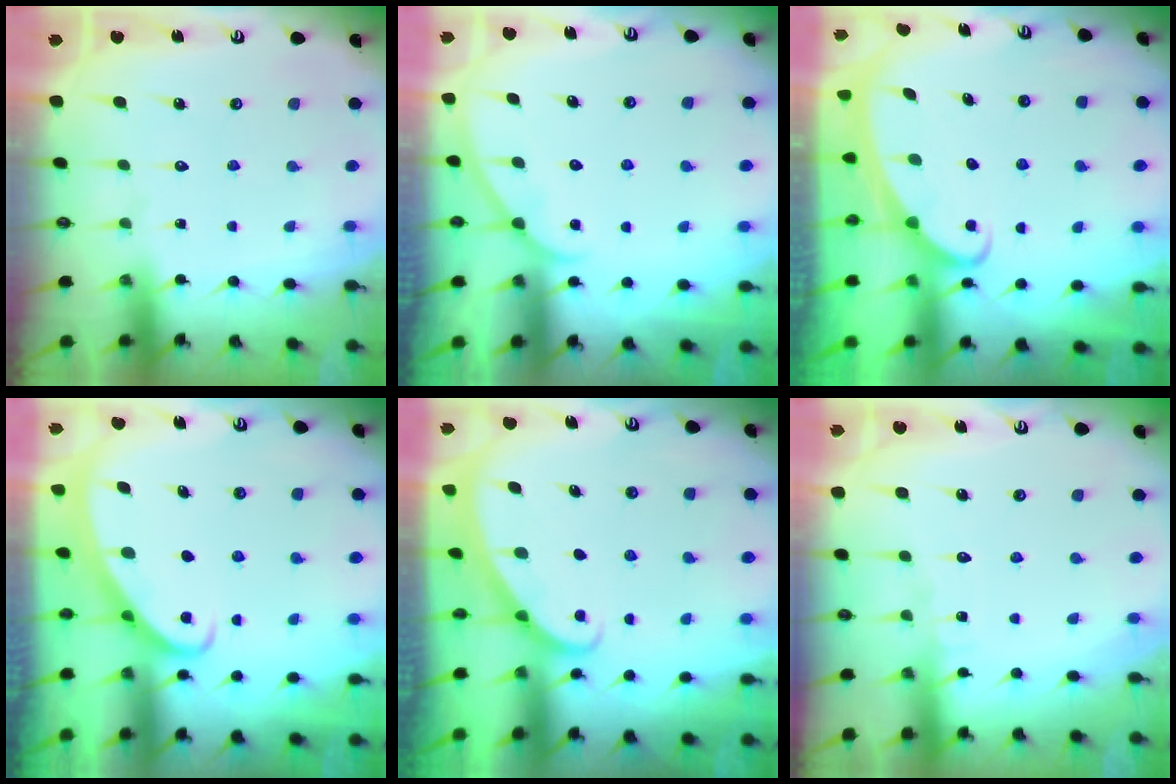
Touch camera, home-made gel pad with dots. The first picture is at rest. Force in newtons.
{"total": 3.1, "press": 3.1, "slide": 0.3}
{"total": 2.4, "press": 2.4, "slide": 0.4}
{"total": 2.8, "press": 2.7, "slide": 0.4}
{"total": 1.6, "press": 1.6, "slide": 0.0}
{"total": 4.4, "press": 4.4, "slide": 0.4}